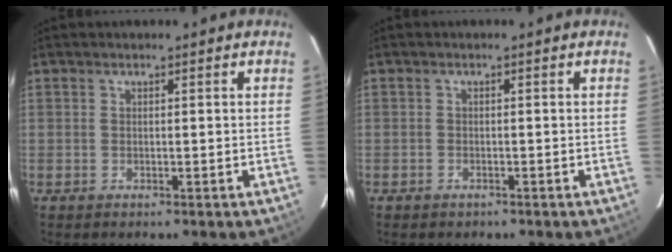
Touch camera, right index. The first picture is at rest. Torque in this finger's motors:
{"motor_torque": [0.04, -0.23, -0.22, -0.07]}